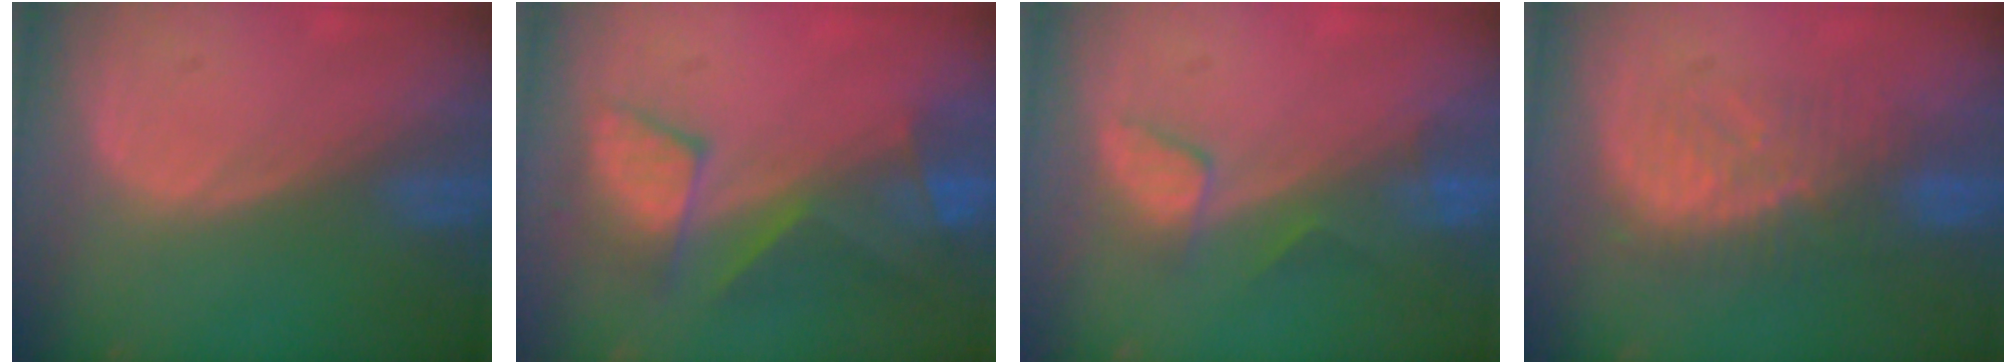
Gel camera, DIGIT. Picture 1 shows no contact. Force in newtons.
{"total": 8.1, "press": 7.9, "slide": 1.8}
{"total": 3.4, "press": 3.4, "slide": 0.3}
{"total": 8.0, "press": 7.8, "slide": 1.6}